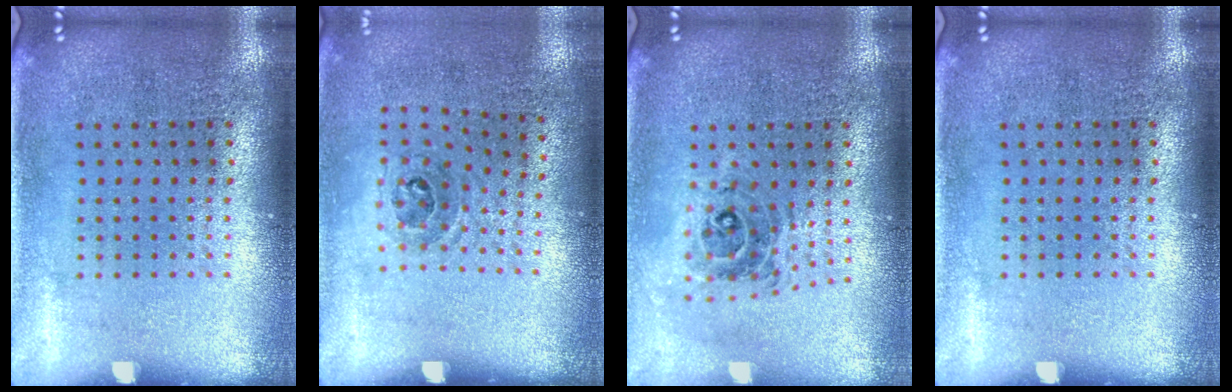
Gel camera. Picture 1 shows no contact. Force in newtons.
{"total": 1.1, "press": 0.7, "slide": 0.8}
{"total": 0.7, "press": 0.7, "slide": 0.2}
{"total": 0.0}